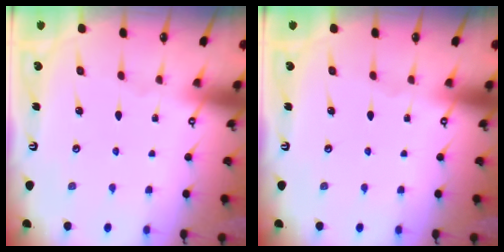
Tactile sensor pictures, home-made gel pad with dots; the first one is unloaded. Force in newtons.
{"total": 0.0}